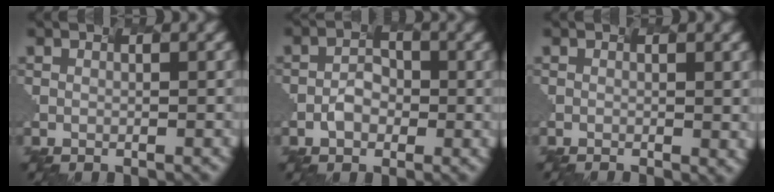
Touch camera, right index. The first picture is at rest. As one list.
[{"total": 1.9, "force": [-1.4, 1.2, 0.7], "torque": [-0.014, 0.006, -0.022]}, {"total": 1.3, "force": [-0.3, 0.3, 1.2], "torque": [-0.009, 0.000, 0.008]}]